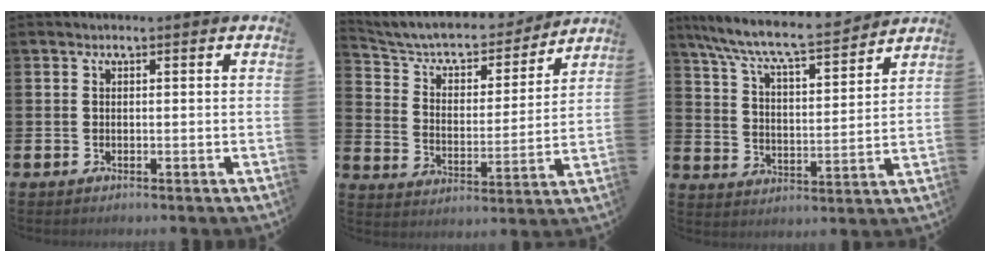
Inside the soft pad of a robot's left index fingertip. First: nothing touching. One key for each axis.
{"total": 7.2, "fx": 6.6, "fy": 2.2, "fz": 1.8, "tx": -0.076, "ty": -0.047, "tz": 0.111}
{"total": 8.8, "fx": 8.2, "fy": 0.9, "fz": 3.2, "tx": -0.101, "ty": -0.057, "tz": 0.141}